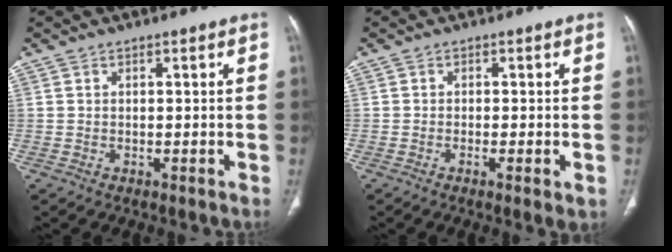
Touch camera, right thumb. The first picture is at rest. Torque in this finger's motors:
{"motor_torque": [0.07, 0.47, -0.17, 0.15, -0.01]}